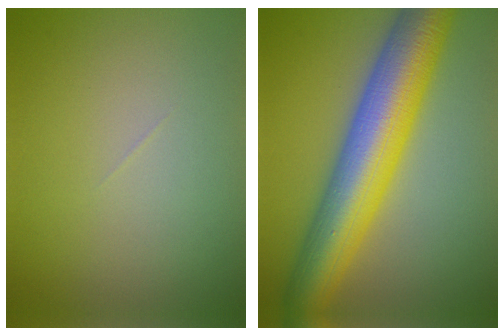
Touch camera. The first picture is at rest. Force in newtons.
{"total": 11.2, "press": 11.2, "slide": 0.2}